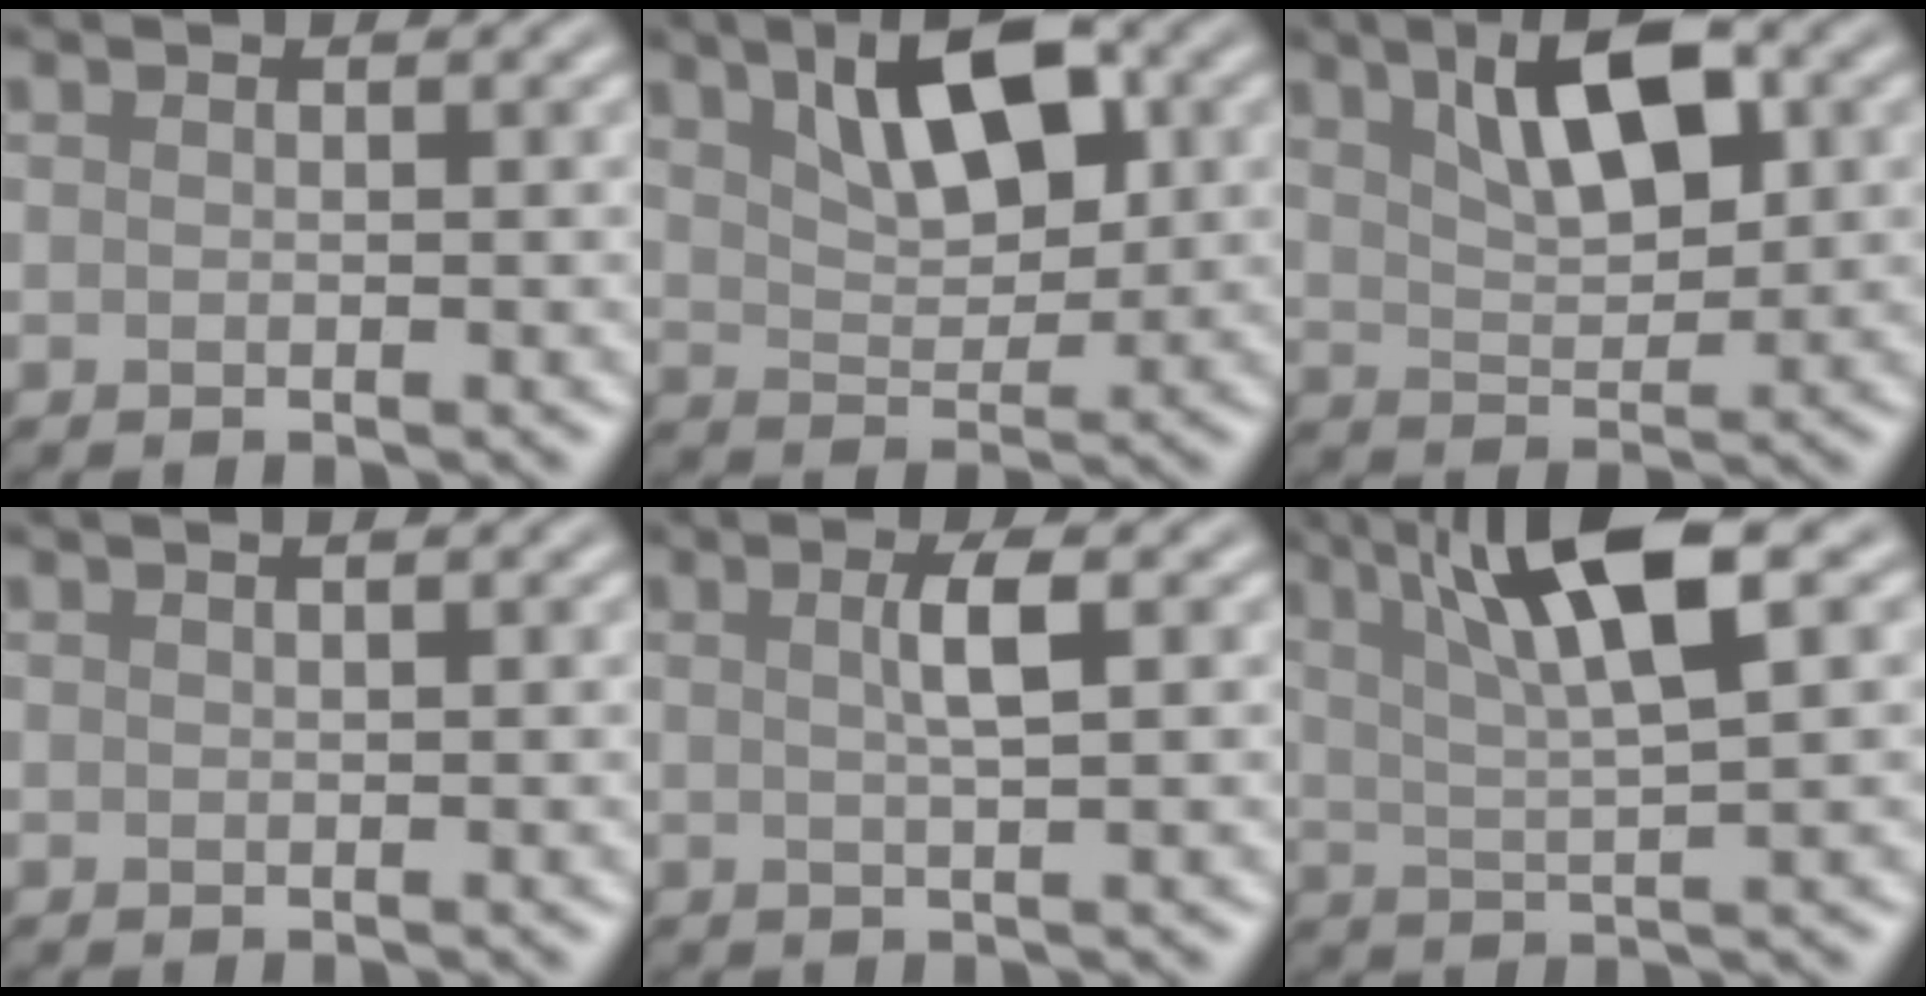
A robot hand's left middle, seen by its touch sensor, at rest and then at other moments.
{"total": 6.3, "force": [2.6, 2.9, 4.9], "torque": [-0.087, 0.013, 0.046]}
{"total": 6.0, "force": [2.5, 2.3, 4.9], "torque": [-0.090, 0.011, 0.045]}
{"total": 1.6, "force": [0.8, 0.7, 1.1], "torque": [-0.004, 0.007, -0.009]}
{"total": 2.2, "force": [0.2, 0.4, 2.1], "torque": [-0.035, 0.008, 0.005]}
{"total": 8.0, "force": [3.5, 1.5, 7.0], "torque": [-0.121, 0.017, 0.070]}